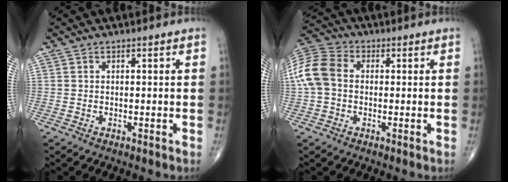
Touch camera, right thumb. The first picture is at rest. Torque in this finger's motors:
{"motor_torque": [-0.12, 0.23, 0.08, -0.08, 0.10]}